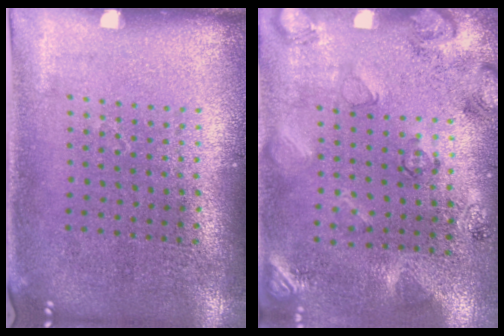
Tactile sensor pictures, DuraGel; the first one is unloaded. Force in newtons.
{"total": 2.5, "press": 2.0, "slide": 1.5}